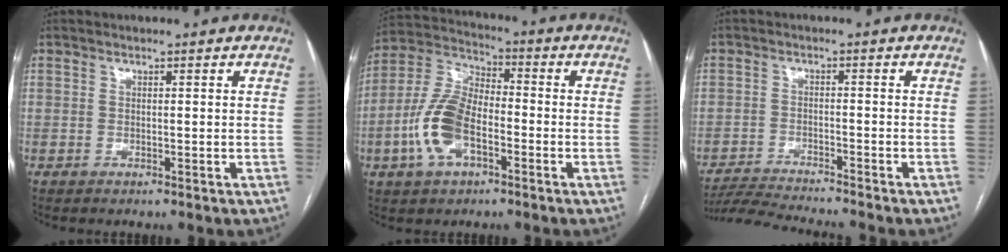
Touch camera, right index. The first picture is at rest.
{"total": 12.2, "force": [-4.0, 6.1, 9.8], "torque": [-0.227, 0.017, -0.078]}
{"total": 7.7, "force": [-7.4, -0.8, 2.0], "torque": [-0.033, -0.013, -0.129]}